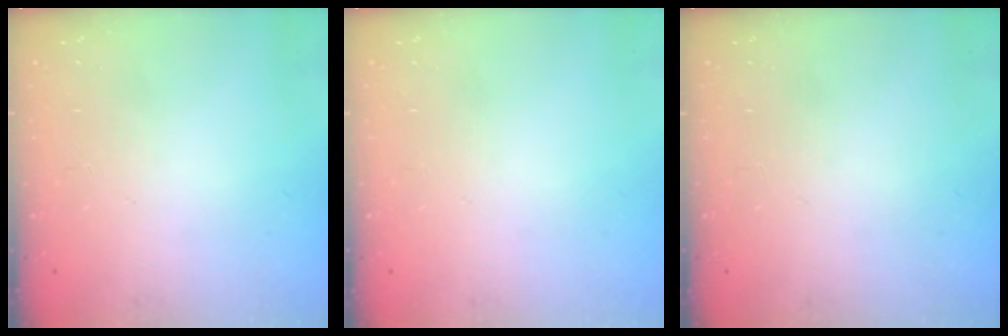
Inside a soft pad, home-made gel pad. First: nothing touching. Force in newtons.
{"total": 0.0}
{"total": 0.0}